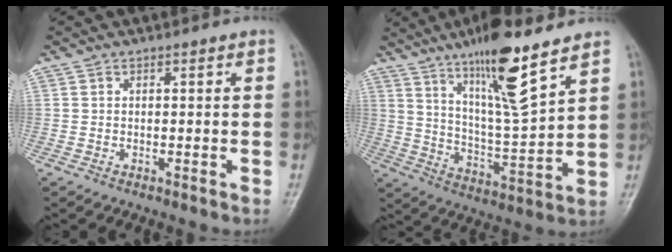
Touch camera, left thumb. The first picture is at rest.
{"total": 15.8, "force": [10.3, 2.2, 11.9], "torque": [-0.199, -0.062, 0.187]}